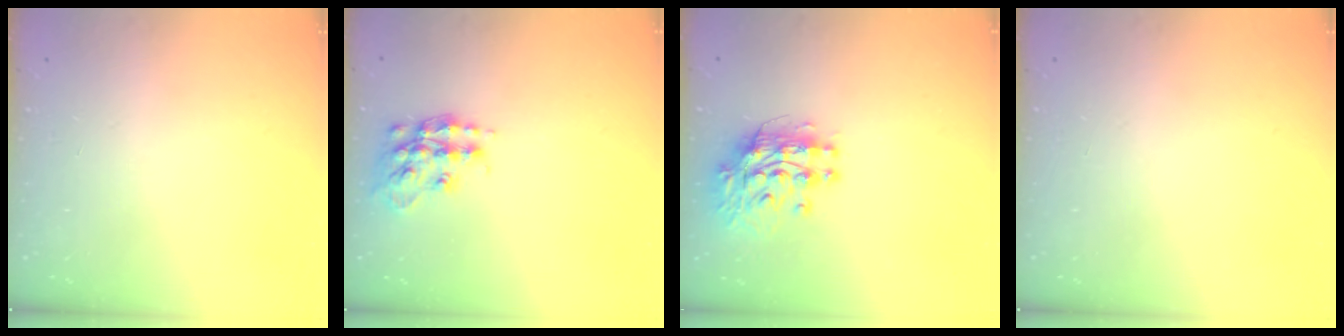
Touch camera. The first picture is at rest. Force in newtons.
{"total": 15.2, "press": 15.2, "slide": 0.9}
{"total": 10.7, "press": 10.6, "slide": 1.4}
{"total": 0.0}